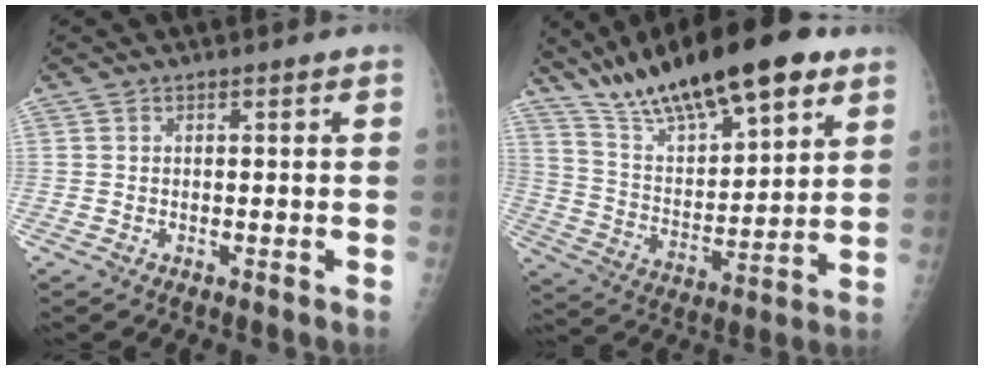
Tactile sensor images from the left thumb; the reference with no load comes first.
{"total": 22.5, "force": [15.4, 6.7, 15.1], "torque": [-0.229, -0.047, 0.268]}